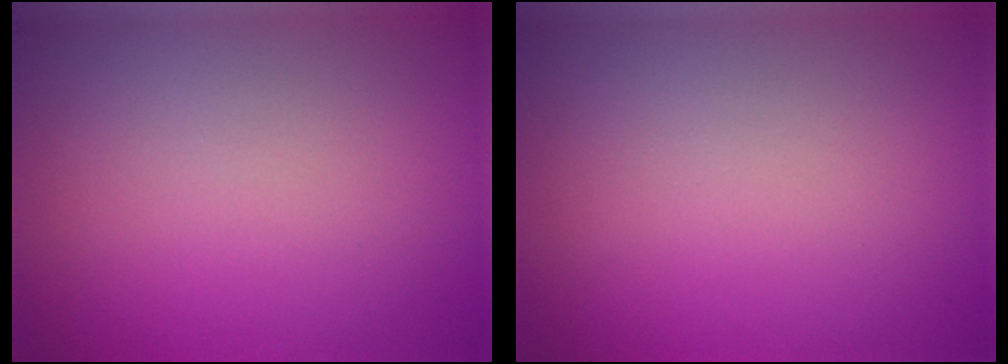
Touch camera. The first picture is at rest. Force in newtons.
{"total": 0.0}